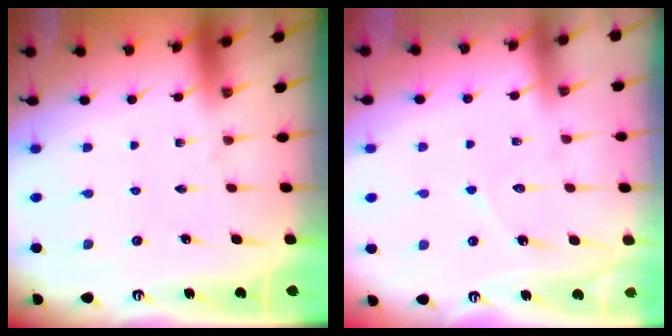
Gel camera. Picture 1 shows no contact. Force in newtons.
{"total": 7.3, "press": 7.3, "slide": 0.5}